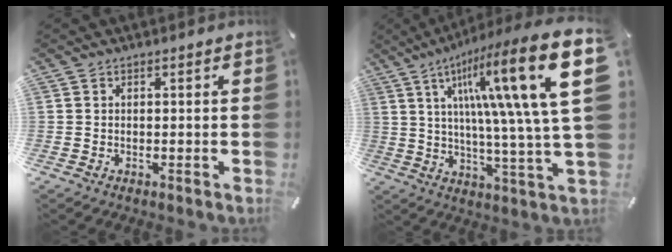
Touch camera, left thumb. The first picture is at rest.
{"total": 29.7, "force": [9.7, 5.5, 27.5], "torque": [-0.430, -0.063, 0.147]}